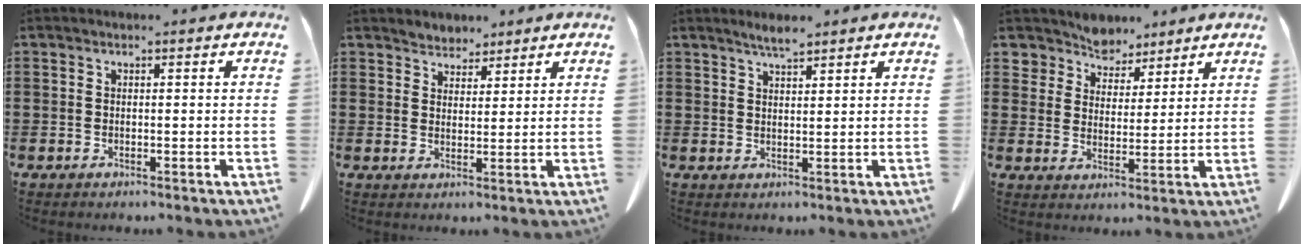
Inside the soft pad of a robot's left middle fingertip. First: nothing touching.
{"total": 3.1, "force": [2.9, 1.0, -0.2], "torque": [-0.007, -0.002, 0.057]}
{"total": 2.8, "force": [2.4, 0.3, 1.4], "torque": [-0.032, -0.002, 0.044]}
{"total": 6.1, "force": [5.6, 2.4, -0.1], "torque": [-0.034, -0.032, 0.104]}